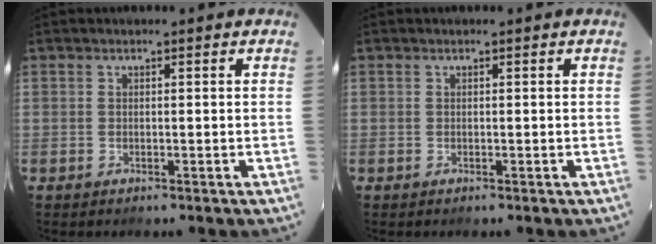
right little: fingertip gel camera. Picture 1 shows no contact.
{"total": 0.0}